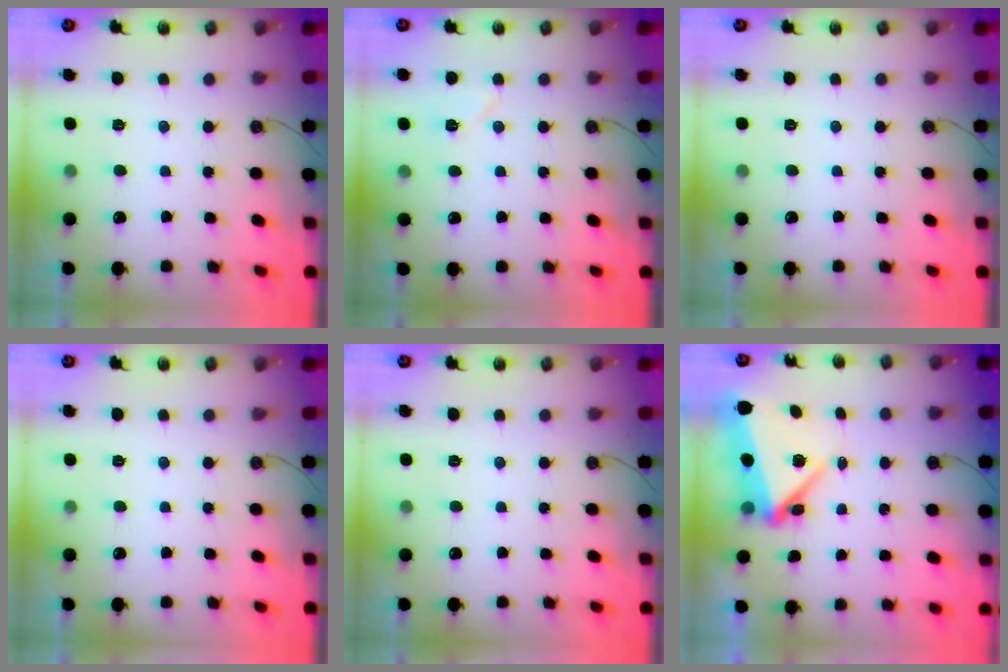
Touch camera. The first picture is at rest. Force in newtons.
{"total": 6.7, "press": 6.4, "slide": 1.8}
{"total": 0.0}
{"total": 0.0}
{"total": 0.0}
{"total": 7.0, "press": 6.8, "slide": 1.8}